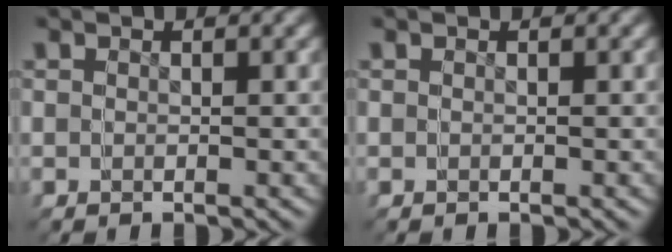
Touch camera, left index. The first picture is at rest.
{"total": 0.0}